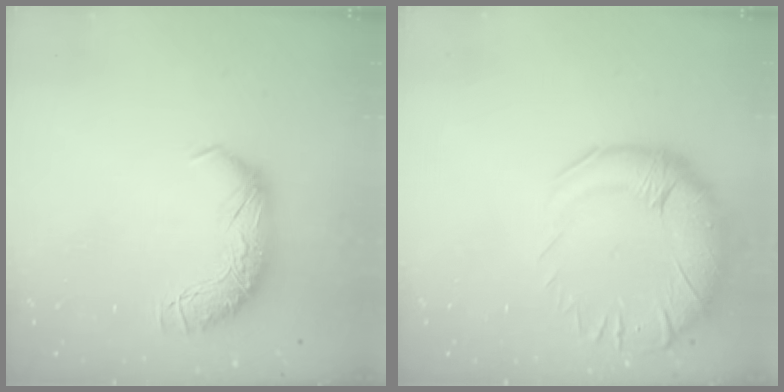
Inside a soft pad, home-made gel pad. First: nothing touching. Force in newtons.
{"total": 4.5, "press": 2.3, "slide": 3.9}